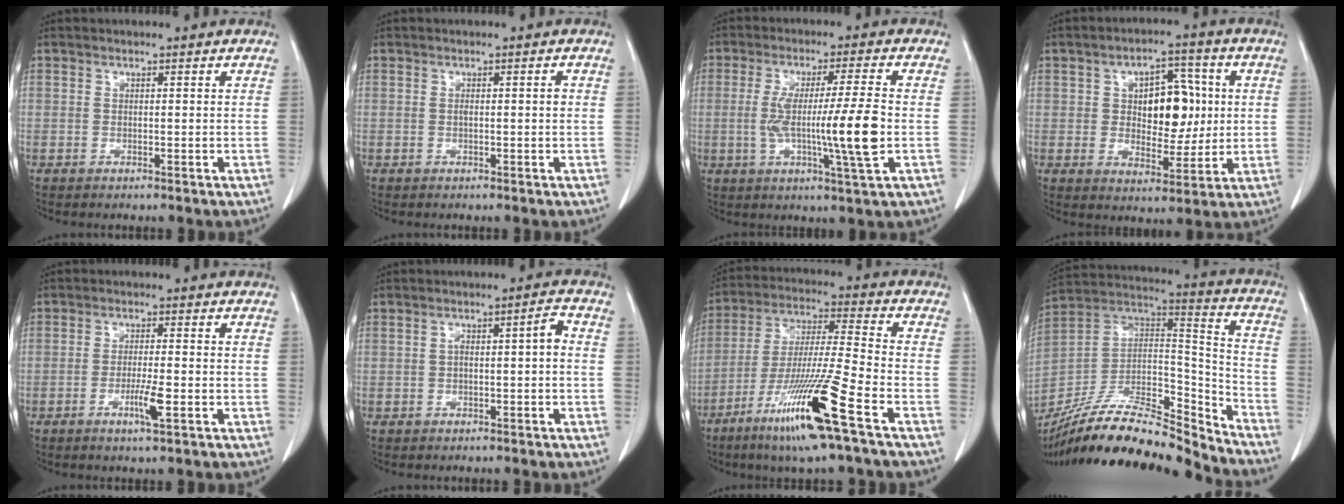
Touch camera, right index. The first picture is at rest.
{"total": 1.4, "force": [-0.2, 0.1, 1.4], "torque": [-0.021, 0.001, -0.002]}
{"total": 11.4, "force": [-1.4, -0.7, 11.3], "torque": [-0.206, -0.010, -0.026]}
{"total": 10.2, "force": [1.5, 5.5, 8.4], "torque": [-0.124, 0.017, 0.032]}
{"total": 3.9, "force": [-1.7, -0.1, 3.5], "torque": [-0.066, -0.006, -0.032]}
{"total": 3.0, "force": [-0.5, 0.5, 2.9], "torque": [-0.045, 0.013, -0.006]}
{"total": 16.1, "force": [-8.7, -1.0, 13.6], "torque": [-0.280, -0.039, -0.164]}
{"total": 25.5, "force": [-22.6, 4.4, 10.9], "torque": [-0.192, 0.018, -0.378]}